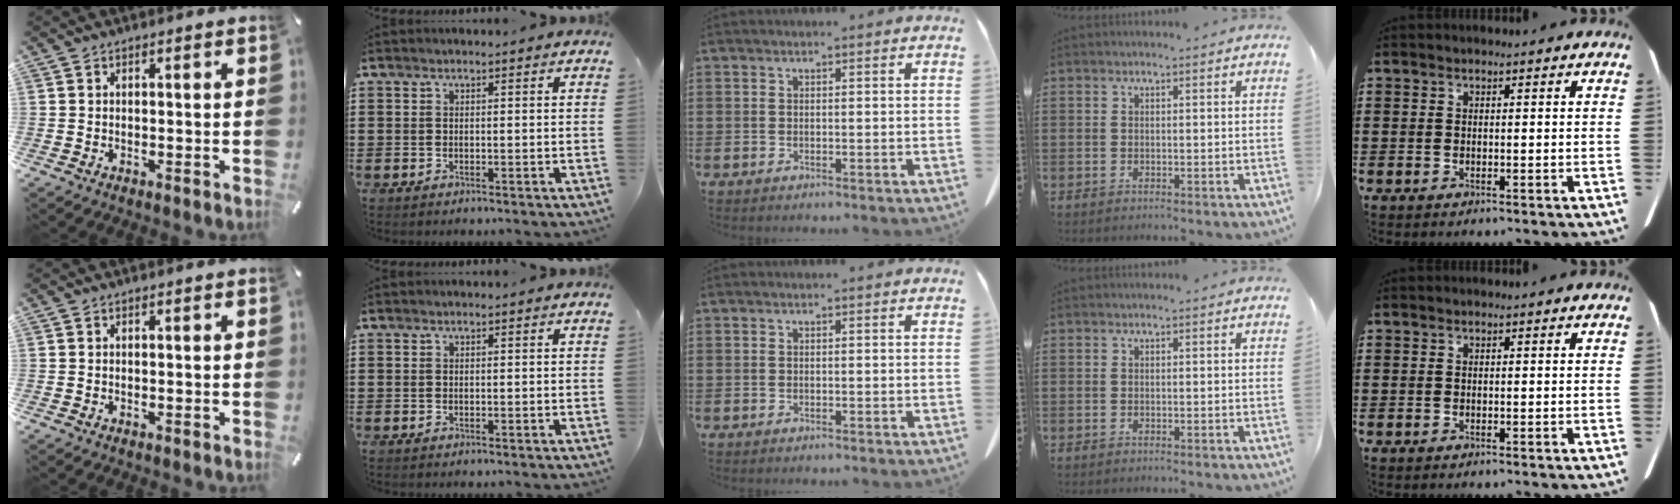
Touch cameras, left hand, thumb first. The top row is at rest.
{}